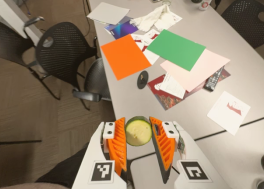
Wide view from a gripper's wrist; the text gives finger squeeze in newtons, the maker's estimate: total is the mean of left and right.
{"total": 10.2, "left": 10.4, "right": 10.1}